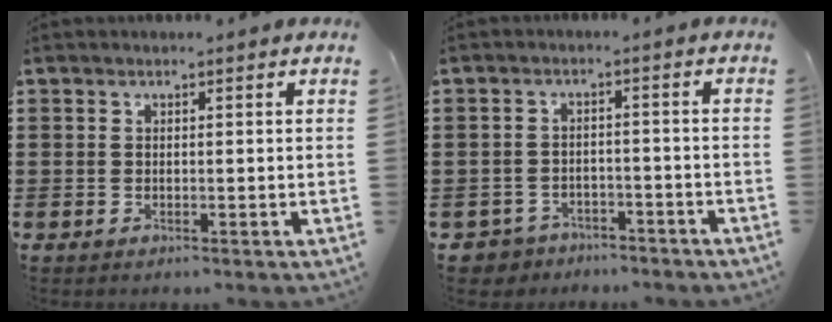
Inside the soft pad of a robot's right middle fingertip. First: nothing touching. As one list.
[{"total": 3.4, "force": [-3.3, 0.9, -0.3], "torque": [-0.004, 0.000, -0.071]}]